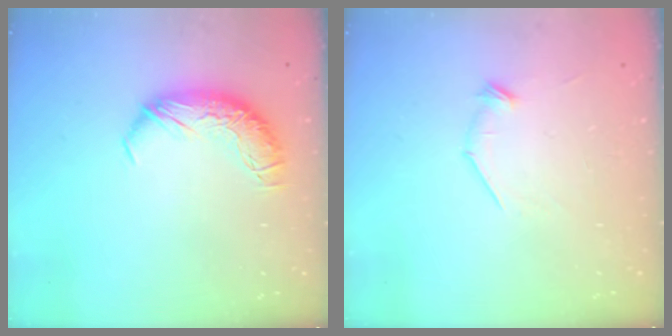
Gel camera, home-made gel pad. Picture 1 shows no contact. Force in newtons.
{"total": 5.9, "press": 5.8, "slide": 1.3}